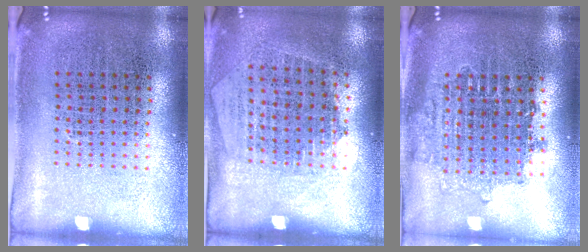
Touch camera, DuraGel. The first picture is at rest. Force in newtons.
{"total": 1.3, "press": 1.1, "slide": 0.6}
{"total": 1.6, "press": 1.3, "slide": 0.9}